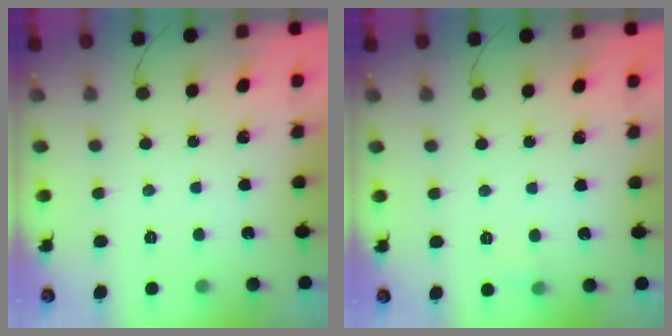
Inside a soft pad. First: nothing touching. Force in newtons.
{"total": 7.1, "press": 3.1, "slide": 6.4}